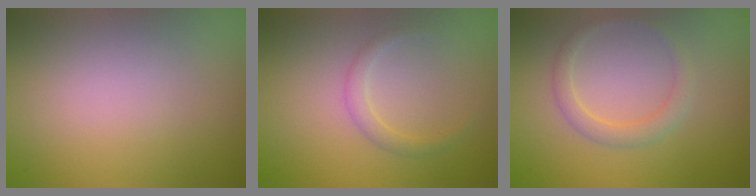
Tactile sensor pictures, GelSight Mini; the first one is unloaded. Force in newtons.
{"total": 1.4, "press": 1.4, "slide": 0.0}
{"total": 1.9, "press": 1.9, "slide": 0.1}